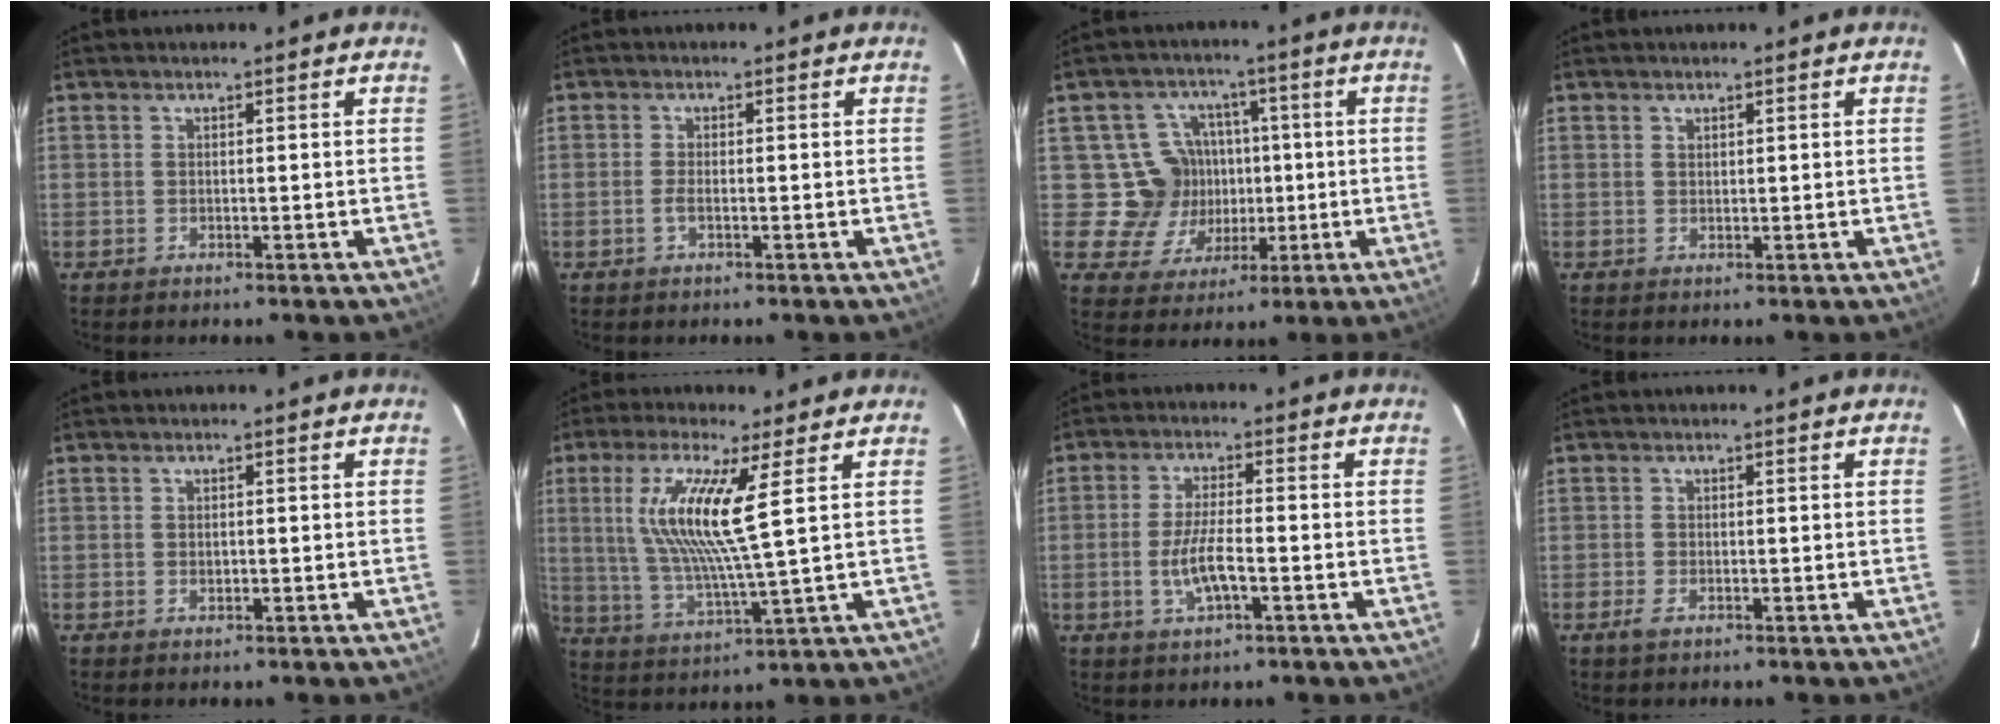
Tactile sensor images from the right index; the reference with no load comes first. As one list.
[{"total": 1.5, "force": [-0.6, 0.2, 1.4], "torque": [-0.030, 0.000, -0.011]}, {"total": 10.0, "force": [-0.1, 9.8, 2.0], "torque": [-0.046, 0.017, 0.001]}, {"total": 0.7, "force": [0.5, 0.4, 0.1], "torque": [-0.002, 0.002, 0.009]}, {"total": 1.0, "force": [-0.1, 0.7, 0.7], "torque": [-0.012, 0.003, -0.001]}, {"total": 12.5, "force": [3.8, 0.2, 11.9], "torque": [-0.231, -0.009, 0.079]}, {"total": 6.6, "force": [-2.1, 1.6, 6.0], "torque": [-0.121, -0.004, -0.040]}, {"total": 1.7, "force": [-1.0, 0.7, 1.2], "torque": [-0.026, -0.003, -0.019]}]